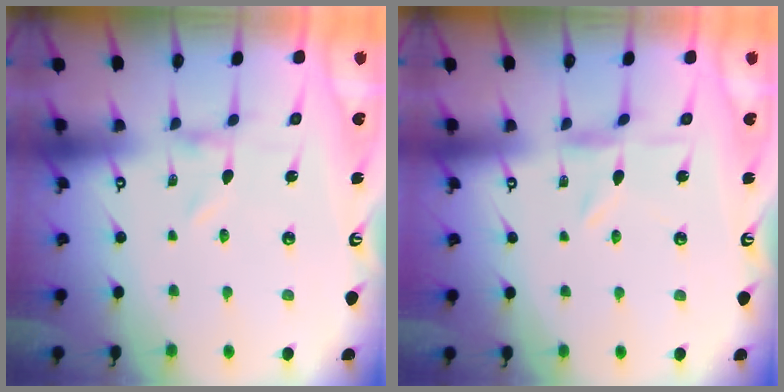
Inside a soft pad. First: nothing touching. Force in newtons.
{"total": 0.9, "press": 0.8, "slide": 0.3}